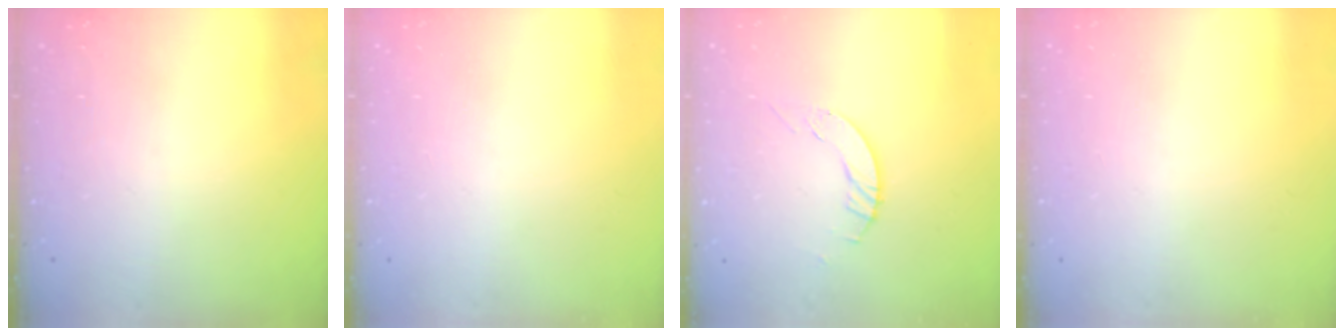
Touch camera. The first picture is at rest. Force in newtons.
{"total": 0.0}
{"total": 4.0, "press": 4.0, "slide": 0.1}
{"total": 0.0}